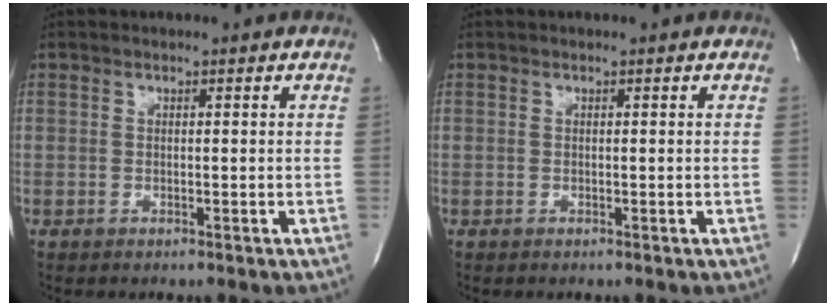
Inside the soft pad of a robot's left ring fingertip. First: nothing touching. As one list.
[{"total": 0.0}]